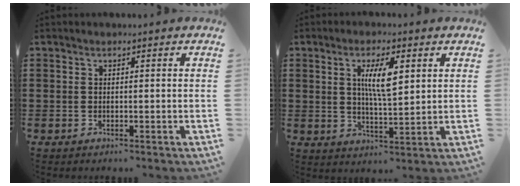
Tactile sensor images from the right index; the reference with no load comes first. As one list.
[{"total": 6.4, "force": [2.0, 1.8, 5.8], "torque": [-0.118, 0.007, 0.033]}]